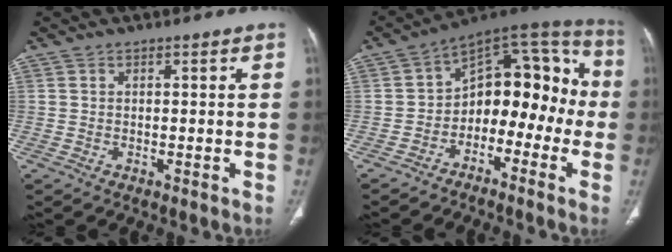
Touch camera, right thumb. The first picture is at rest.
{"total": 15.9, "force": [-3.8, 10.4, 11.3], "torque": [-0.101, 0.088, -0.067]}